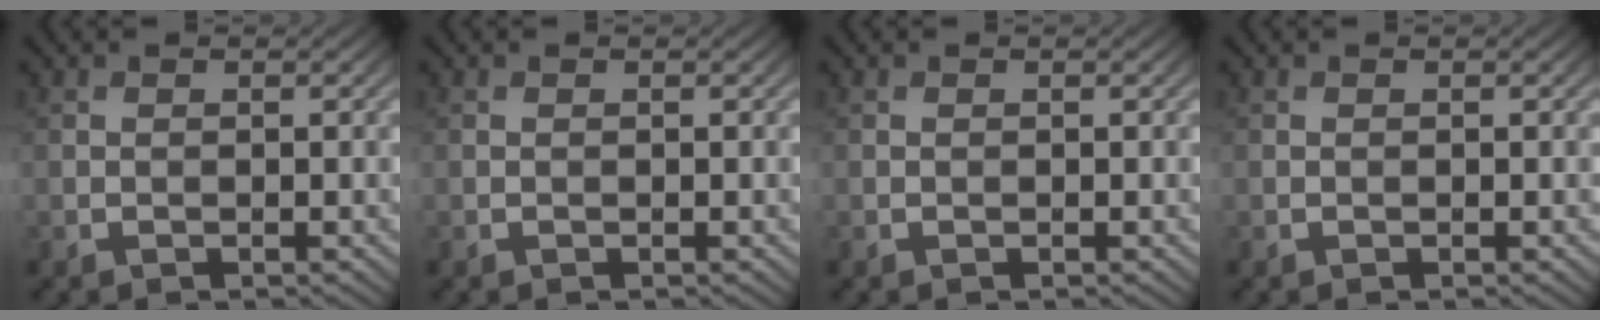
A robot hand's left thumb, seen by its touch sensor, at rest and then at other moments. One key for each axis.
{"total": 0.0}
{"total": 0.0}
{"total": 0.0}